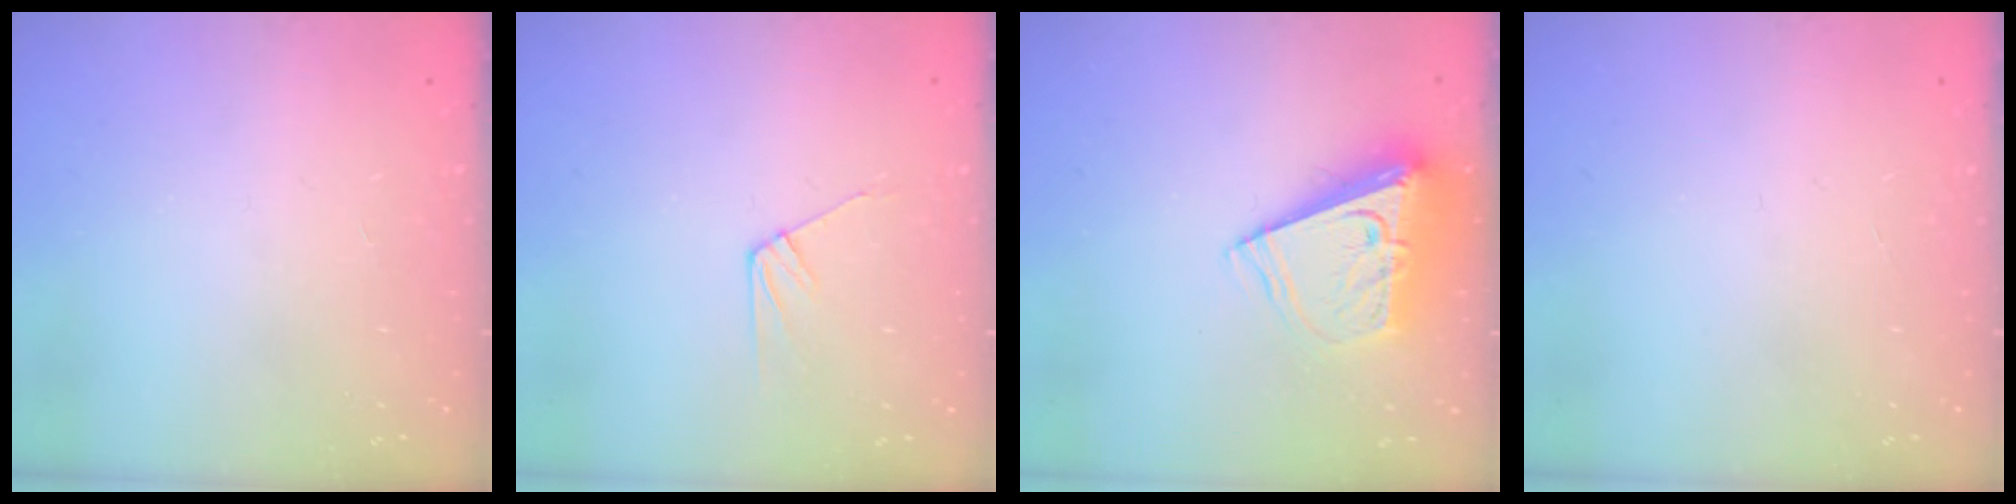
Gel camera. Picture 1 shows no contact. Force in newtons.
{"total": 7.5, "press": 7.5, "slide": 0.8}
{"total": 8.9, "press": 8.8, "slide": 1.2}
{"total": 0.0}